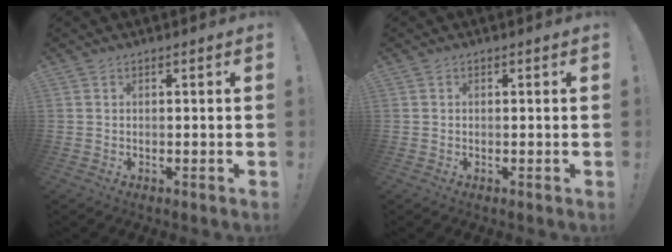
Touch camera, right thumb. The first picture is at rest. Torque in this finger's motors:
{"motor_torque": [-0.23, -0.14, -0.07, 0.08, 0.00]}